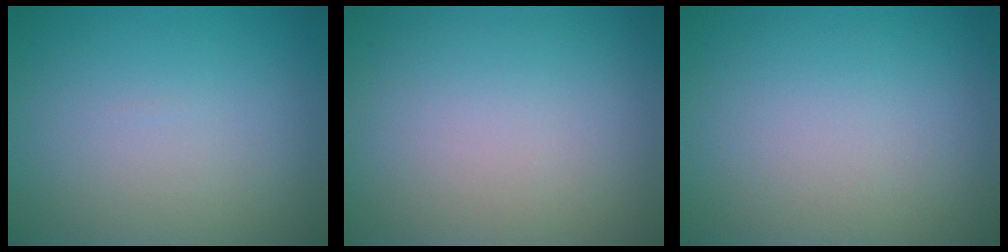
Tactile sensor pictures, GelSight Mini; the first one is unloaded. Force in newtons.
{"total": 0.0}
{"total": 0.0}